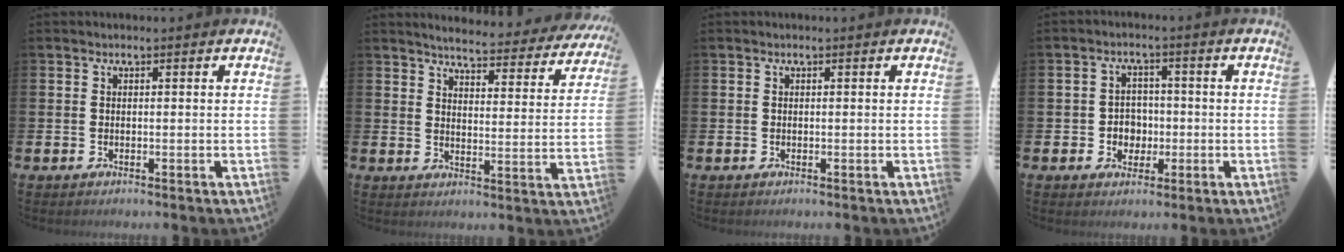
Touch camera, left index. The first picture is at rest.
{"total": 4.4, "force": [4.3, 0.3, 0.9], "torque": [-0.030, -0.036, 0.067]}
{"total": 0.0}
{"total": 3.3, "force": [-0.6, 3.1, 1.0], "torque": [-0.018, 0.000, -0.020]}